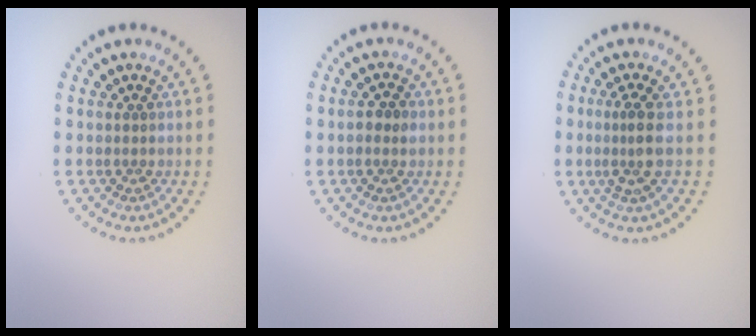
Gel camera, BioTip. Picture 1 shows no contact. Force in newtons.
{"total": 1.5, "press": 1.5, "slide": 0.3}
{"total": 2.5, "press": 1.8, "slide": 1.7}